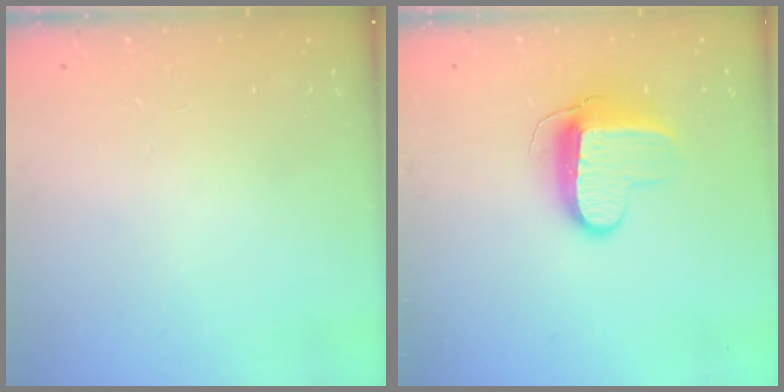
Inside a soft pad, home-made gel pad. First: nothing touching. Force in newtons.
{"total": 10.3, "press": 10.3, "slide": 1.0}